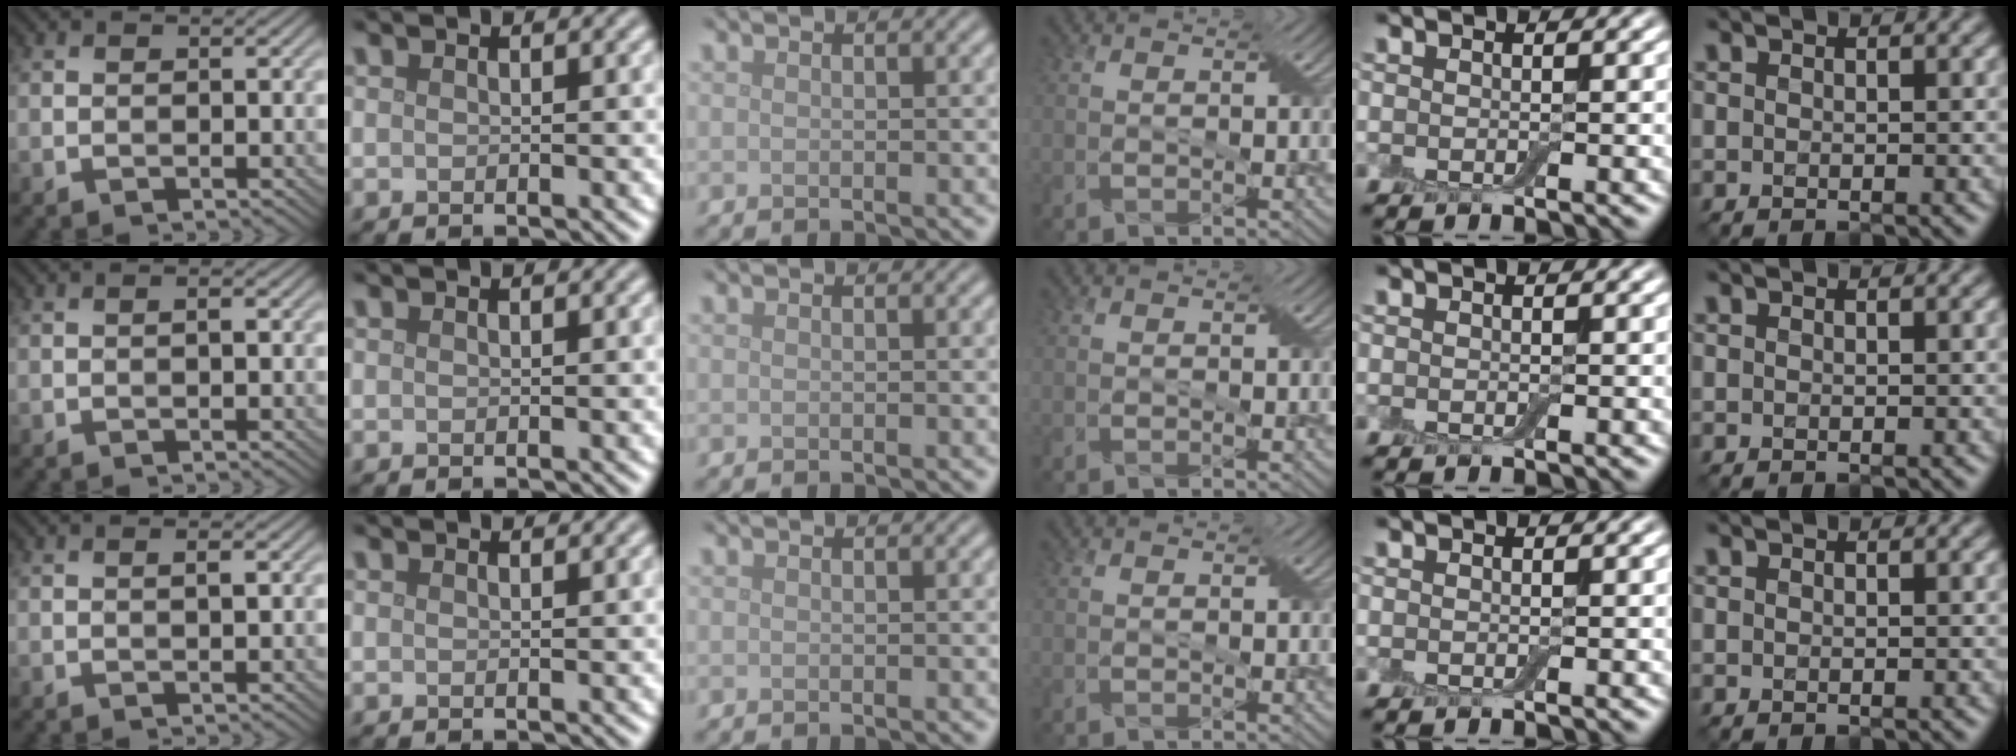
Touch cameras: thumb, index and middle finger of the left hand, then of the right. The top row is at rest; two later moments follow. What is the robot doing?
{"motion": "fold", "object": "bandage"}